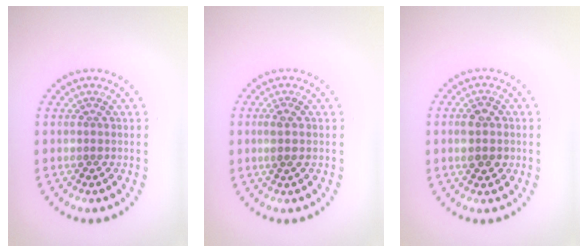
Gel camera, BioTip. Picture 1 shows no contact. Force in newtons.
{"total": 1.5, "press": 1.3, "slide": 0.7}
{"total": 2.9, "press": 2.9, "slide": 0.1}